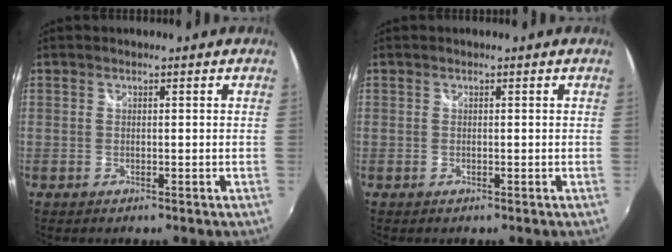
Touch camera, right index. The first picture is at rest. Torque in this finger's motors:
{"motor_torque": [-0.11, 0.02, 0.00, 0.00]}